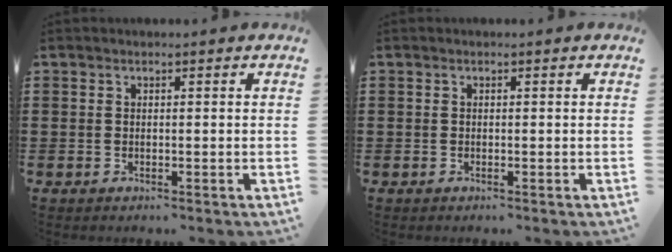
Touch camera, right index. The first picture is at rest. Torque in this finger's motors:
{"motor_torque": [-0.92, 1.21, 0.01, 0.00]}